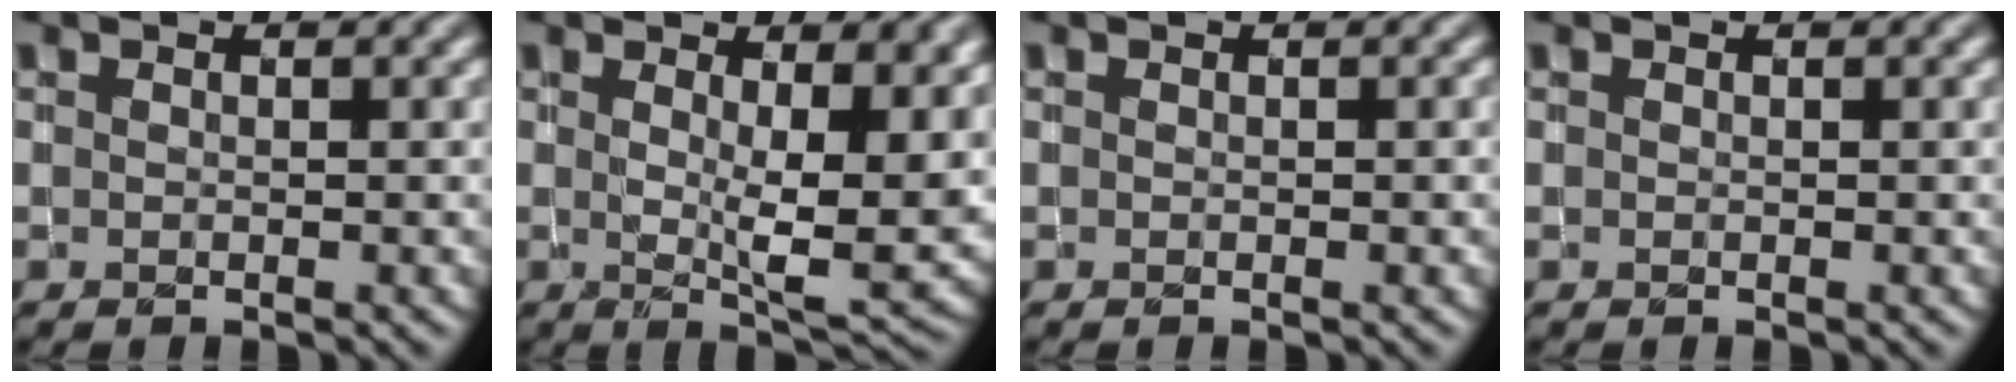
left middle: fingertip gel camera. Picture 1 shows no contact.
{"total": 8.5, "force": [2.2, 2.8, 7.7], "torque": [-0.103, -0.015, 0.038]}
{"total": 0.6, "force": [0.0, 0.2, 0.5], "torque": [-0.005, -0.001, 0.000]}
{"total": 0.0}